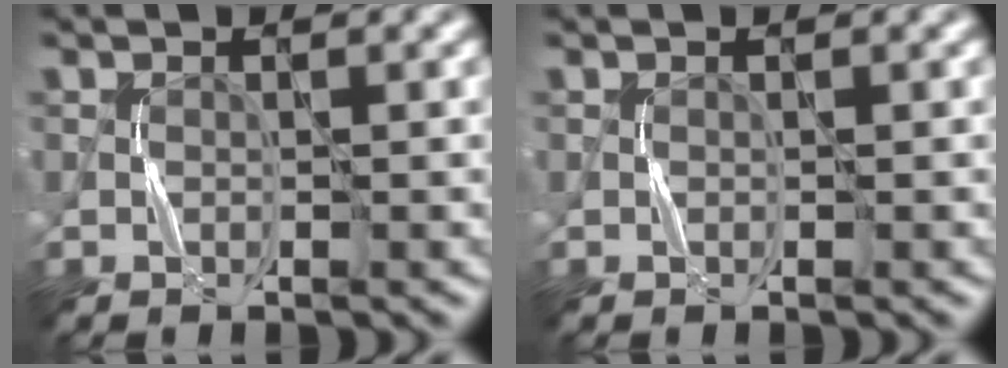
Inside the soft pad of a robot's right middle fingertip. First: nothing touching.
{"total": 0.0}